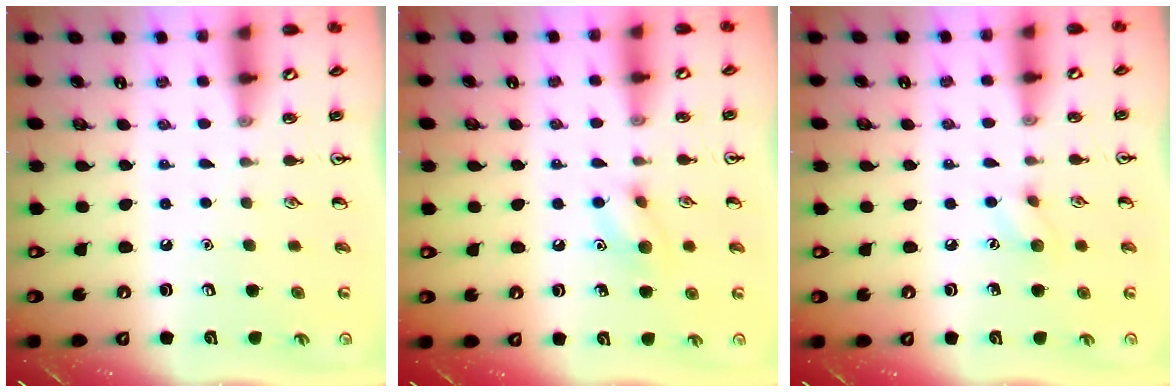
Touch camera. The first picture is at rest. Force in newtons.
{"total": 7.9, "press": 7.8, "slide": 1.6}
{"total": 5.3, "press": 5.2, "slide": 1.1}